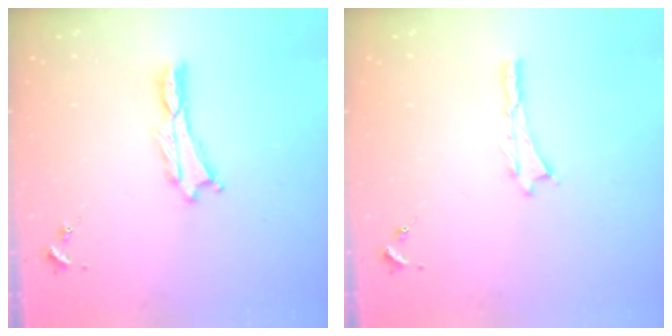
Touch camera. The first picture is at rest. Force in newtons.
{"total": 0.0}